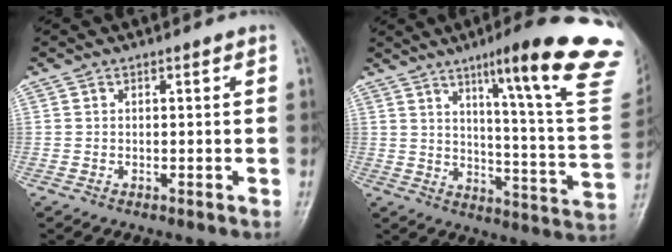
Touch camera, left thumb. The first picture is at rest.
{"total": 25.1, "force": [14.4, 2.7, 20.4], "torque": [-0.249, -0.065, 0.194]}